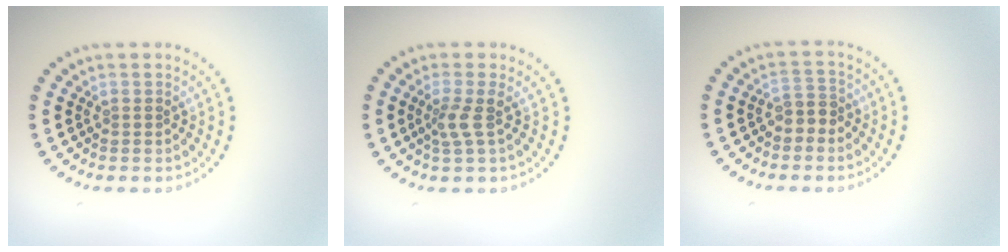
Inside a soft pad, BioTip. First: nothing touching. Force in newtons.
{"total": 1.9, "press": 1.4, "slide": 1.3}
{"total": 1.9, "press": 1.6, "slide": 0.9}